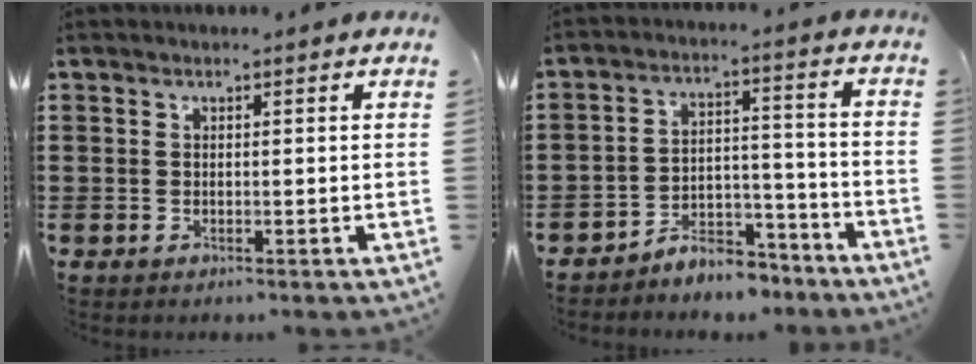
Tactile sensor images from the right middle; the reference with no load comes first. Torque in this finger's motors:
{"motor_torque": [0.88, -0.38, 0.01, 0.01]}